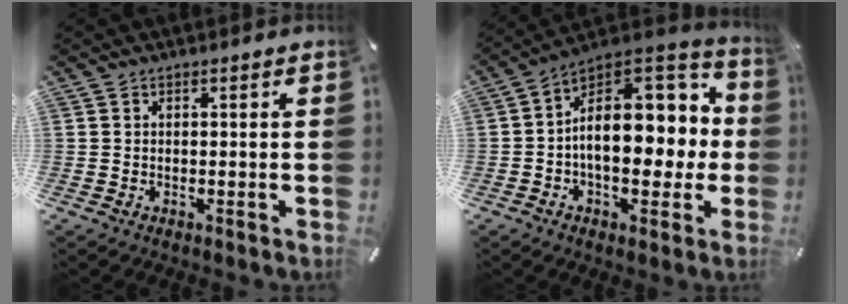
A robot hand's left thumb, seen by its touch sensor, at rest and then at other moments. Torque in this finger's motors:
{"motor_torque": [0.08, 3.43, 1.40, 0.79, 0.58]}